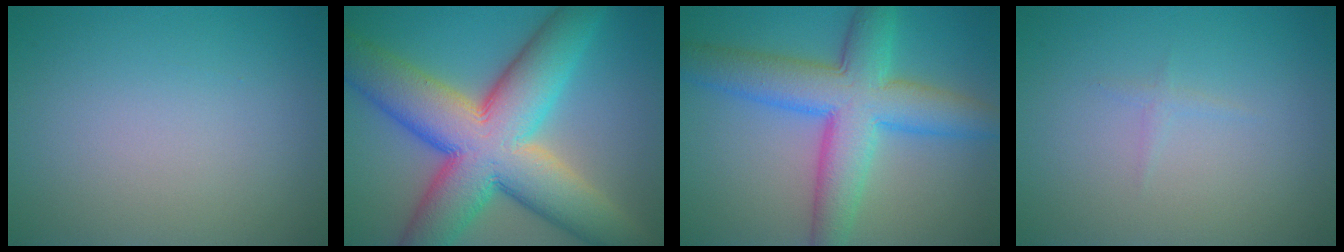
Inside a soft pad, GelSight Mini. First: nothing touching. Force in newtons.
{"total": 15.0, "press": 15.0, "slide": 0.7}
{"total": 8.9, "press": 8.9, "slide": 0.1}
{"total": 1.0, "press": 0.9, "slide": 0.2}